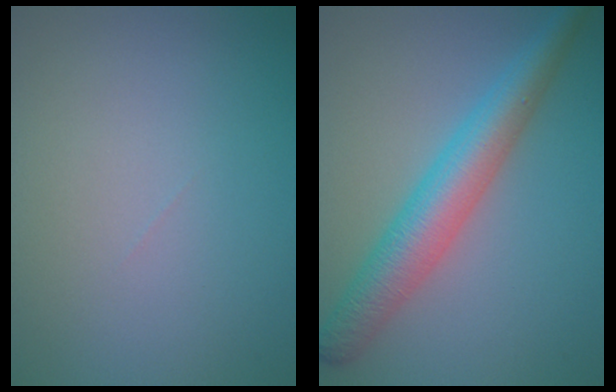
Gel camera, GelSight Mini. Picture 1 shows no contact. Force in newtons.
{"total": 5.4, "press": 5.4, "slide": 0.1}